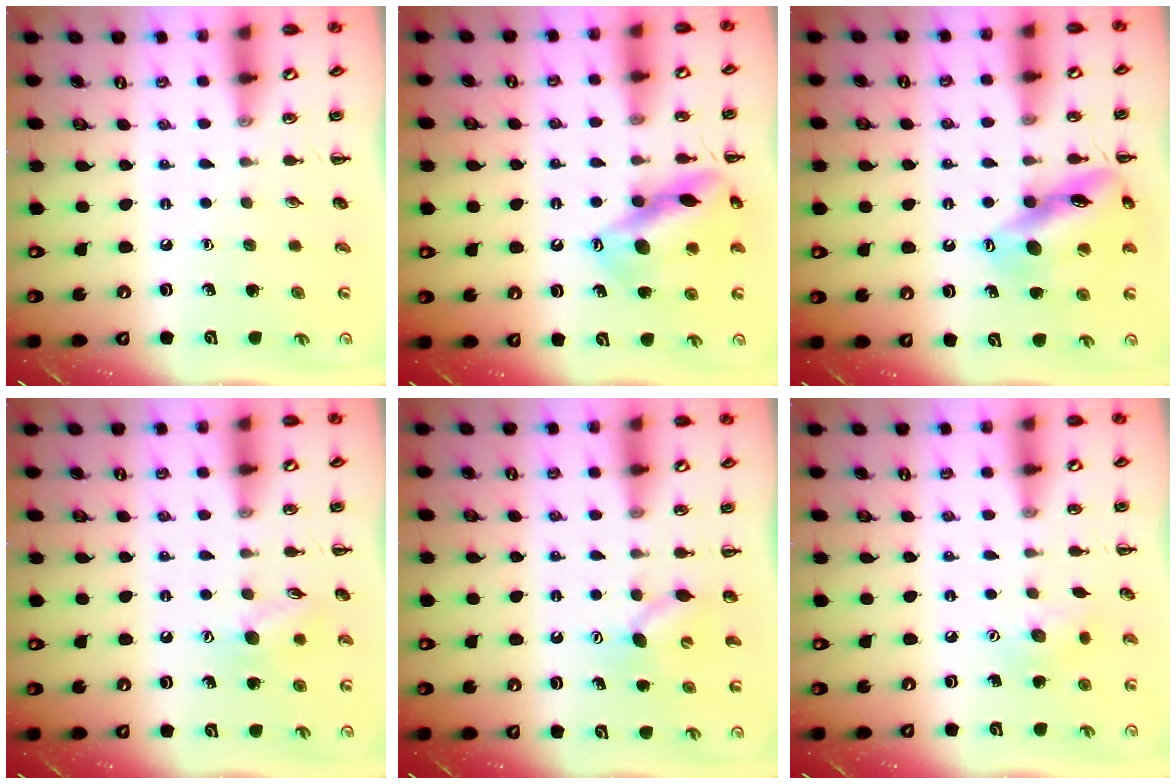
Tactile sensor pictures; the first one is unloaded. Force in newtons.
{"total": 15.7, "press": 15.6, "slide": 2.1}
{"total": 15.3, "press": 15.2, "slide": 2.2}
{"total": 8.3, "press": 8.2, "slide": 0.9}
{"total": 6.1, "press": 5.9, "slide": 1.4}
{"total": 6.6, "press": 6.6, "slide": 1.0}